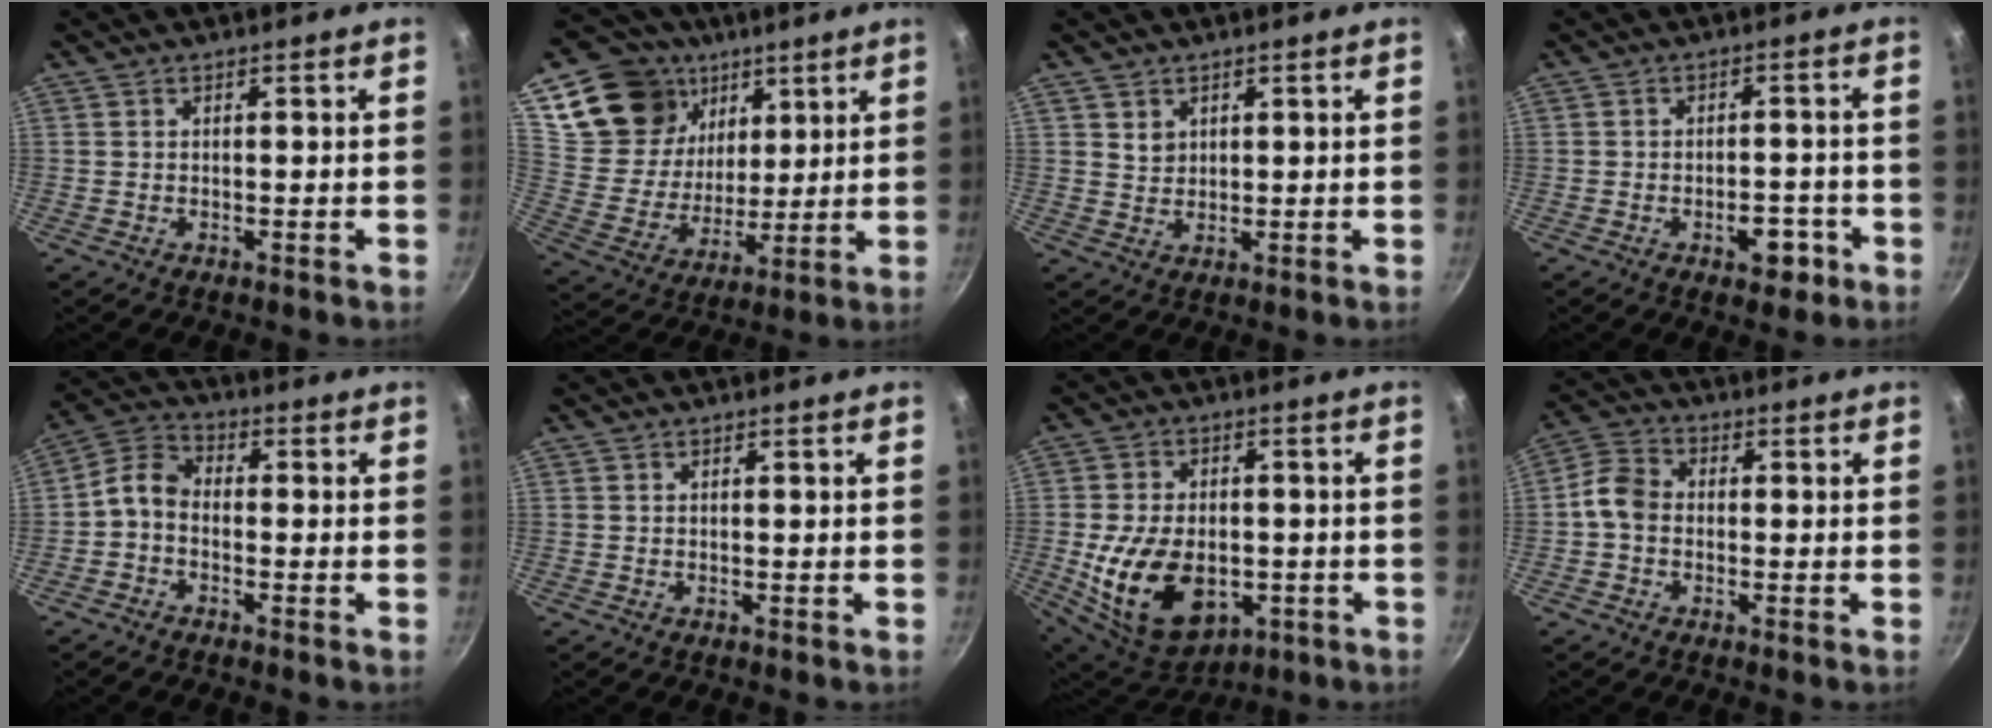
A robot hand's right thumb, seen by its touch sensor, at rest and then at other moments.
{"total": 19.5, "force": [10.2, 15.1, 6.9], "torque": [-0.093, -0.039, 0.191]}
{"total": 2.5, "force": [1.2, 2.0, 0.9], "torque": [-0.006, -0.002, 0.025]}
{"total": 5.6, "force": [-2.6, 3.1, 3.8], "torque": [-0.025, 0.020, -0.031]}
{"total": 5.4, "force": [-1.7, 3.7, 3.5], "torque": [-0.072, 0.036, -0.051]}
{"total": 0.0}
{"total": 18.0, "force": [-3.7, 11.9, 13.0], "torque": [-0.214, 0.002, -0.042]}
{"total": 5.8, "force": [-0.9, 4.5, 3.6], "torque": [-0.063, 0.020, -0.034]}